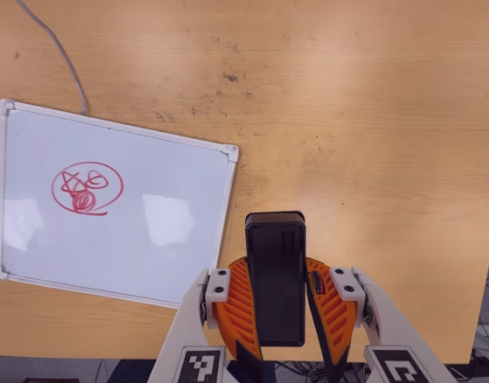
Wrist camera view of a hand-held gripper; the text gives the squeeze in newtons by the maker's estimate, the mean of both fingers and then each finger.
{"total": 10.8, "left": 8.7, "right": 12.9}